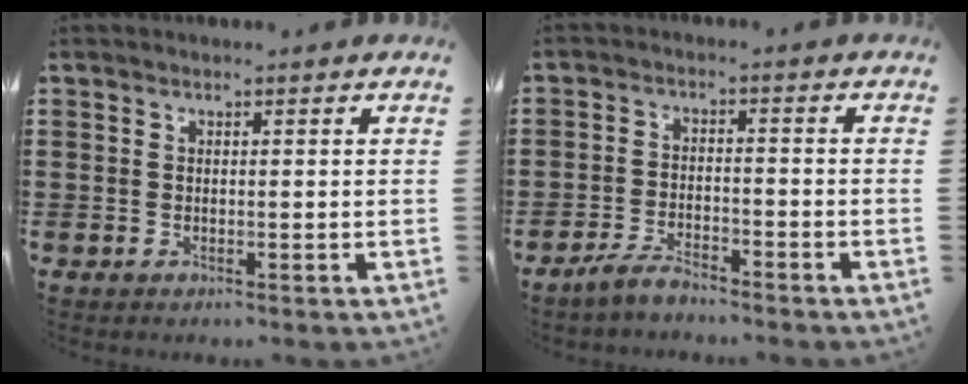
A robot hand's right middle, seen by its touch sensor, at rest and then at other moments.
{"total": 3.3, "force": [-3.1, 0.6, 1.2], "torque": [-0.035, 0.004, -0.065]}